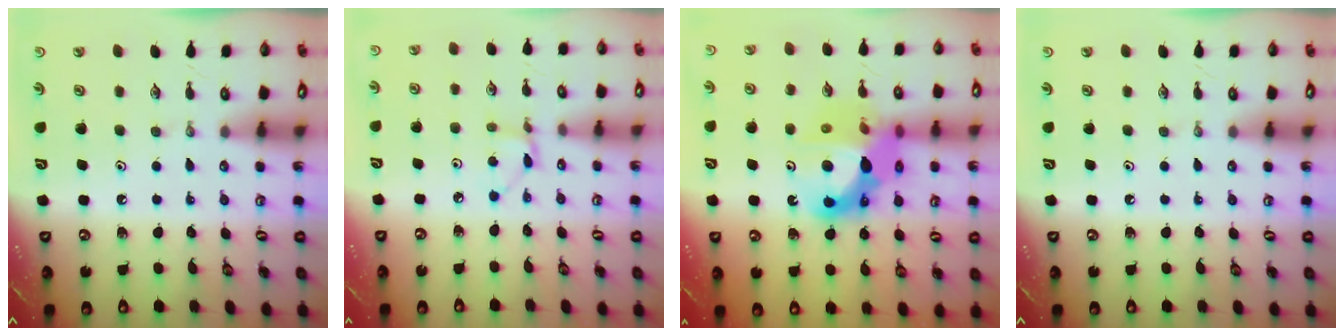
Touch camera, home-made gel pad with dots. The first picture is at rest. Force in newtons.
{"total": 2.8, "press": 2.8, "slide": 0.1}
{"total": 17.1, "press": 16.9, "slide": 2.5}
{"total": 0.0}